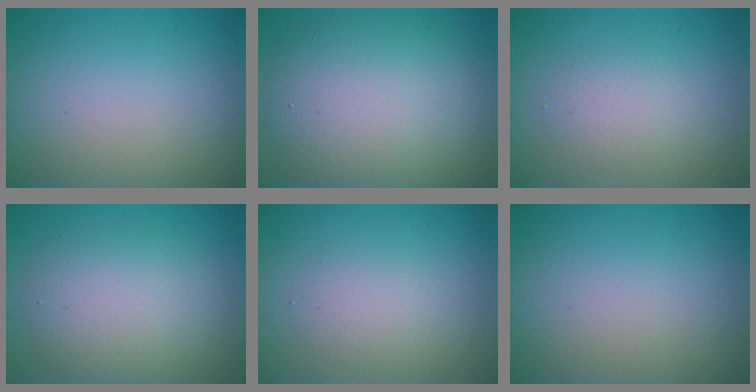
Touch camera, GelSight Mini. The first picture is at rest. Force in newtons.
{"total": 9.9, "press": 9.9, "slide": 0.4}
{"total": 2.1, "press": 2.1, "slide": 0.0}
{"total": 5.2, "press": 5.2, "slide": 0.1}
{"total": 2.0, "press": 2.0, "slide": 0.1}
{"total": 0.0}